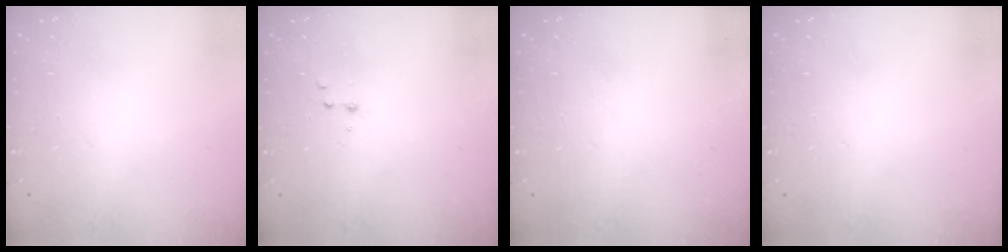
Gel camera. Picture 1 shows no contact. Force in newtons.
{"total": 3.2, "press": 3.1, "slide": 1.0}
{"total": 0.0}
{"total": 0.0}